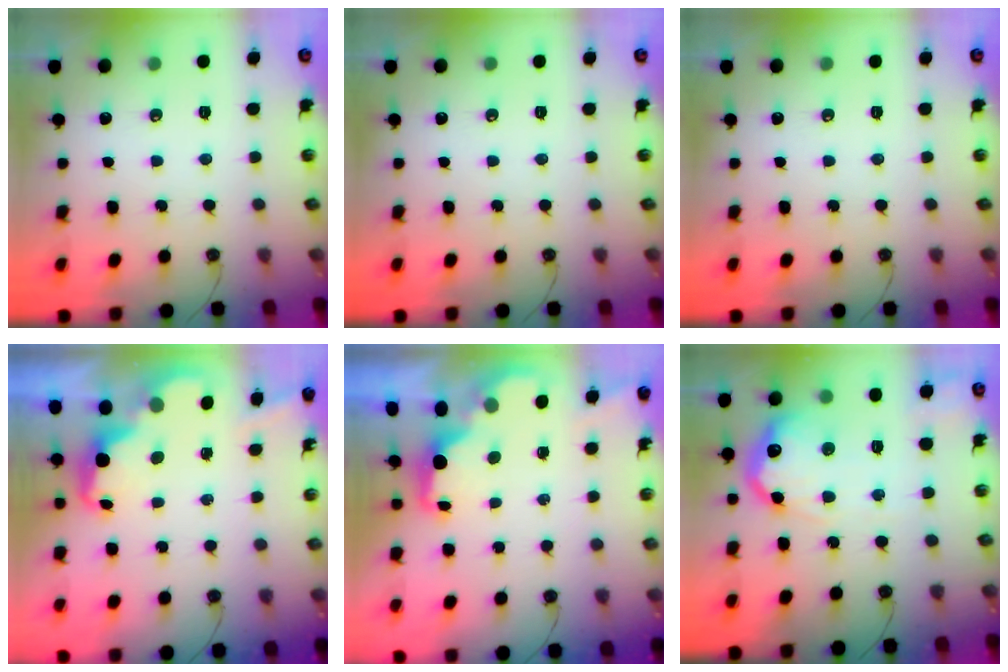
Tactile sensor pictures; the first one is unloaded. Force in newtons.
{"total": 0.0}
{"total": 0.0}
{"total": 2.4, "press": 2.3, "slide": 0.6}
{"total": 2.1, "press": 2.0, "slide": 0.8}
{"total": 18.7, "press": 18.7, "slide": 1.7}